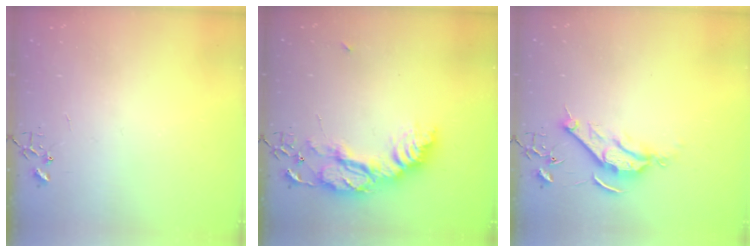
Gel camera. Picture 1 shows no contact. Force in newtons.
{"total": 20.7, "press": 20.6, "slide": 1.8}
{"total": 9.1, "press": 9.1, "slide": 0.1}